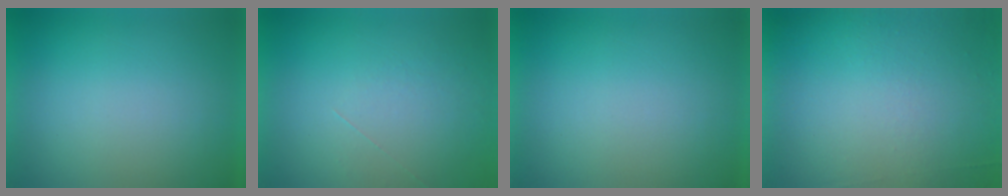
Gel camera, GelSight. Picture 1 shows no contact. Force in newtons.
{"total": 1.1}
{"total": 0.0}
{"total": 5.9}